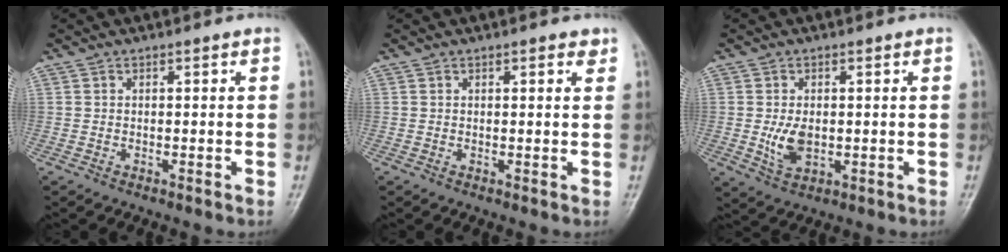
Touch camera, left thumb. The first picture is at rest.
{"total": 1.6, "force": [1.0, 0.7, 1.1], "torque": [-0.009, -0.003, 0.010]}
{"total": 5.2, "force": [-0.2, 3.3, 4.0], "torque": [-0.068, -0.009, 0.003]}